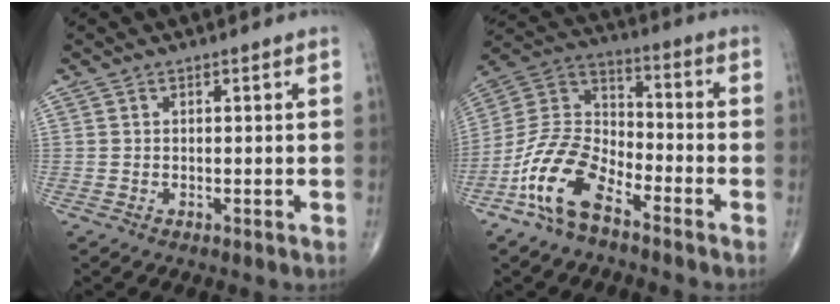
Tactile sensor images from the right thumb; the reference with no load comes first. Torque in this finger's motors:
{"motor_torque": [0.17, 0.15, 0.09, -0.32, 0.38]}